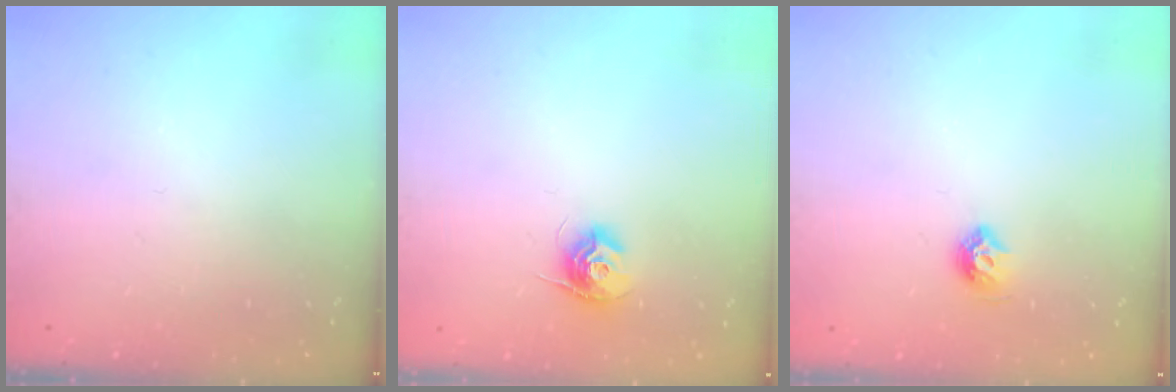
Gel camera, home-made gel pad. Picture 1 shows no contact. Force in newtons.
{"total": 9.6, "press": 9.6, "slide": 0.4}
{"total": 6.6, "press": 6.6, "slide": 0.9}